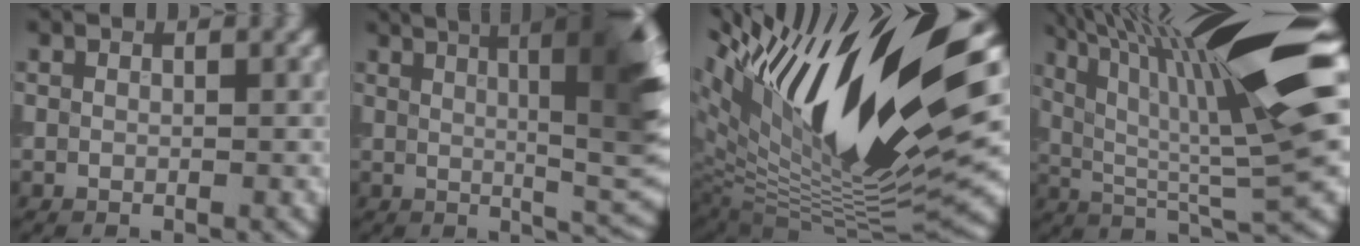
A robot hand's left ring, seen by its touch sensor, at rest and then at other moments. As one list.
[{"total": 12.4, "force": [4.3, 3.5, 11.1], "torque": [-0.119, 0.029, 0.051]}, {"total": 18.7, "force": [7.8, 5.4, 16.1], "torque": [-0.291, 0.019, 0.132]}, {"total": 16.1, "force": [6.0, 3.2, 14.6], "torque": [-0.244, 0.020, 0.102]}]